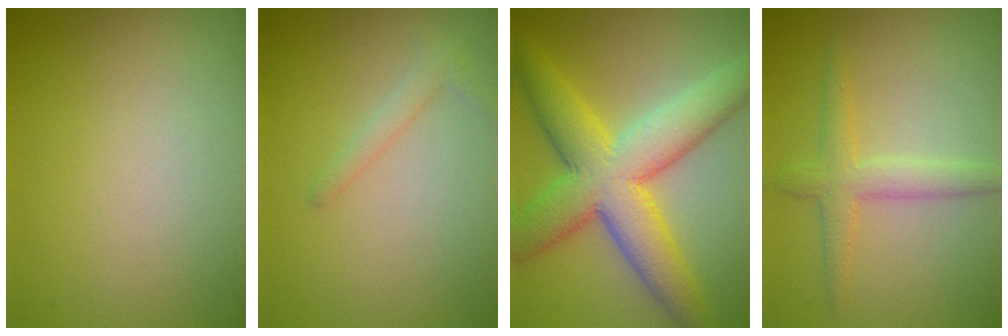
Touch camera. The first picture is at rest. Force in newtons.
{"total": 1.3, "press": 1.3, "slide": 0.1}
{"total": 10.0, "press": 10.0, "slide": 0.2}
{"total": 2.8, "press": 2.8, "slide": 0.1}